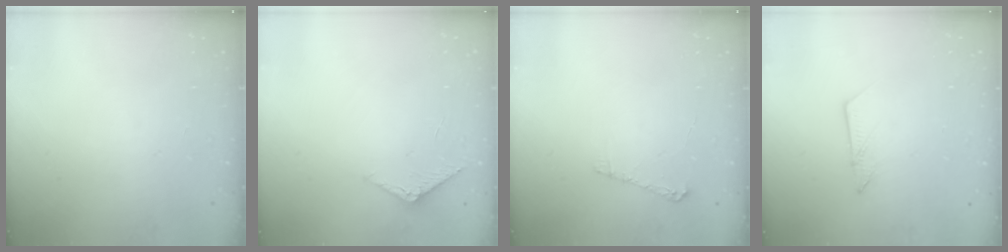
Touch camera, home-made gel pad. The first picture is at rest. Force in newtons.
{"total": 5.0, "press": 4.9, "slide": 0.5}
{"total": 4.2, "press": 4.2, "slide": 0.5}
{"total": 4.5, "press": 4.5, "slide": 0.1}